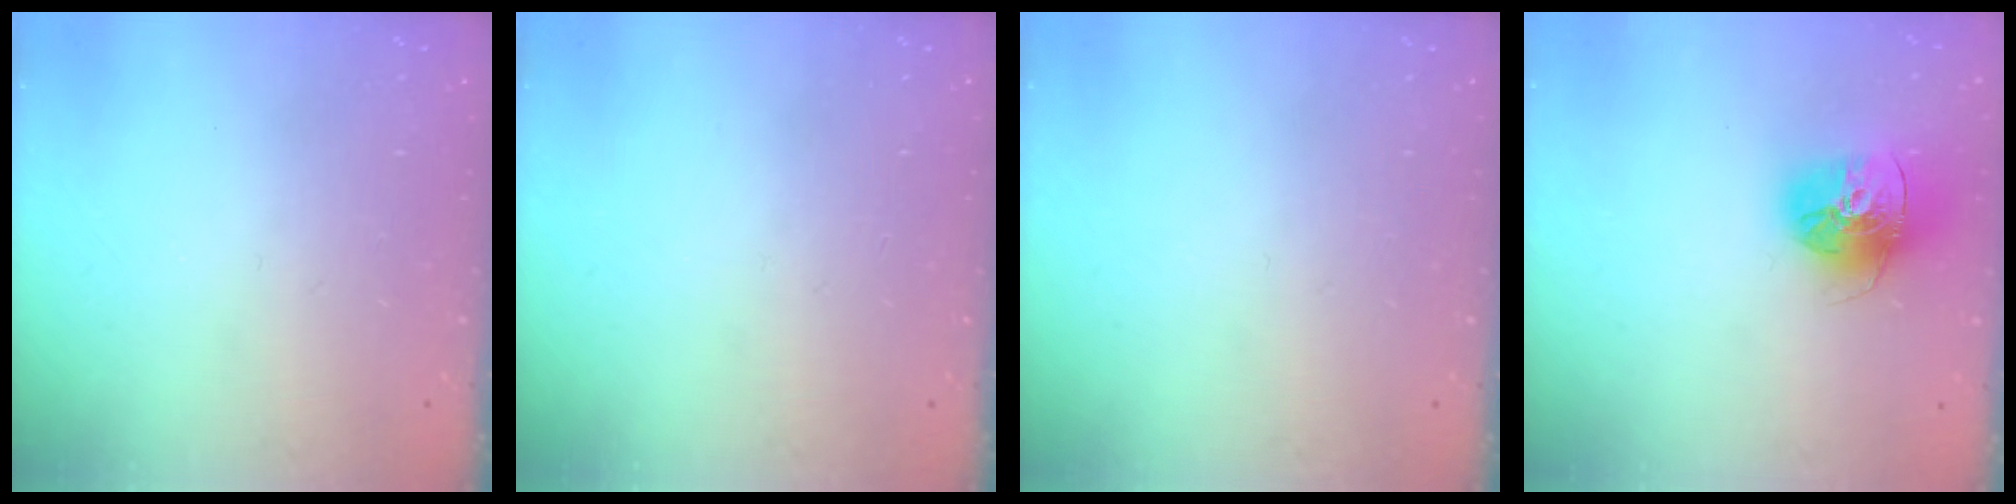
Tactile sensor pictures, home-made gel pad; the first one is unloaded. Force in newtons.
{"total": 0.0}
{"total": 0.0}
{"total": 16.4, "press": 16.3, "slide": 1.8}